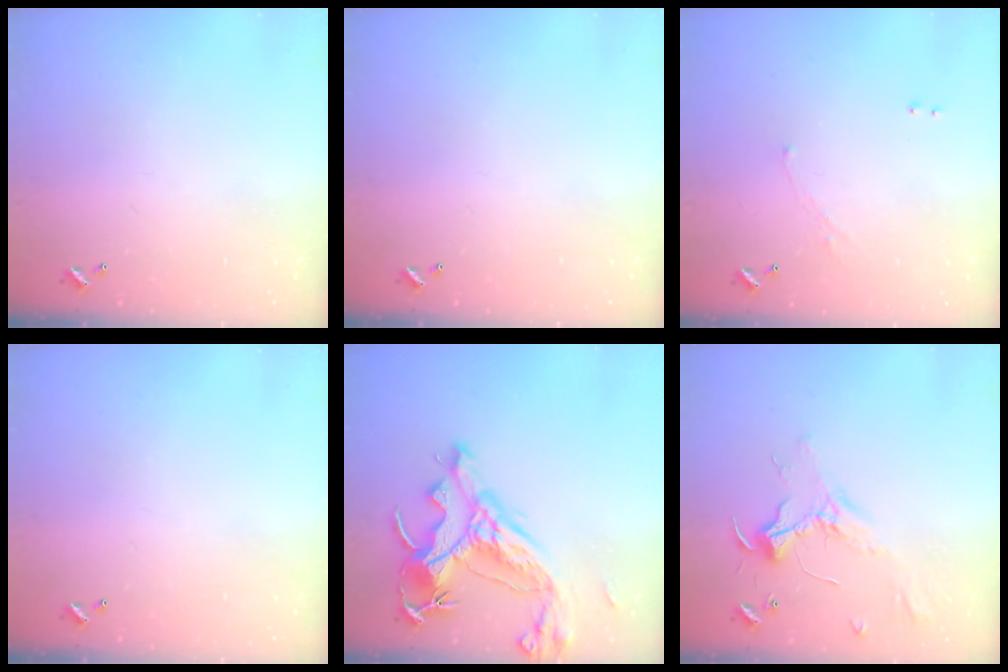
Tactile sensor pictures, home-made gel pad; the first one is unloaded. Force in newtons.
{"total": 0.0}
{"total": 0.8, "press": 0.6, "slide": 0.5}
{"total": 0.0}
{"total": 14.9, "press": 14.7, "slide": 2.3}
{"total": 2.3, "press": 2.2, "slide": 0.7}